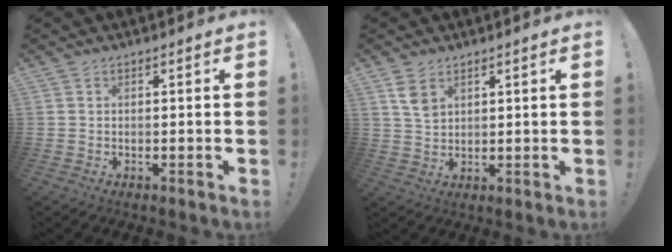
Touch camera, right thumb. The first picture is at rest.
{"total": 5.2, "force": [2.8, 3.0, 3.2], "torque": [-0.036, -0.017, 0.049]}